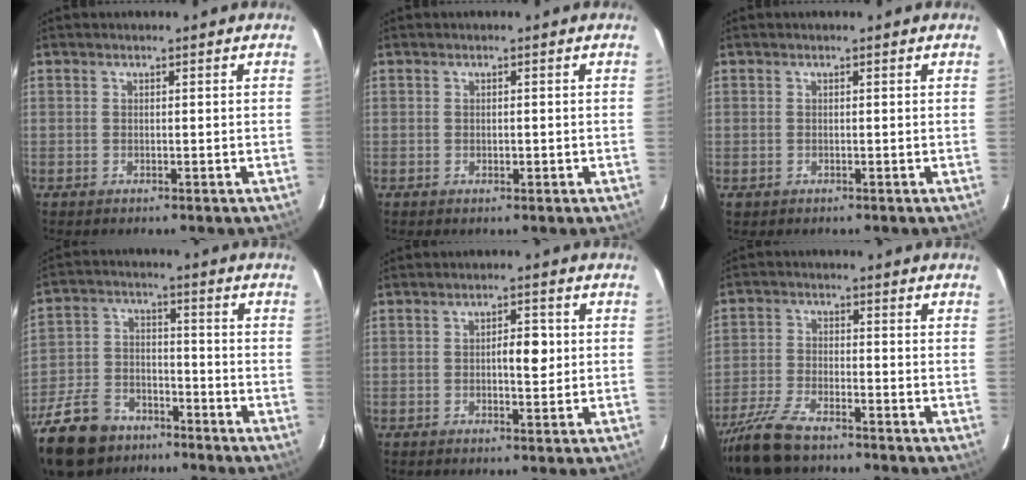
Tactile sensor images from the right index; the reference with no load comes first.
{"total": 0.8, "force": [-0.2, 0.4, 0.7], "torque": [-0.012, -0.001, -0.001]}
{"total": 0.6, "force": [0.0, 0.6, 0.0], "torque": [0.001, 0.006, 0.000]}
{"total": 12.9, "force": [-9.3, 7.5, 4.7], "torque": [-0.110, 0.007, -0.162]}
{"total": 3.7, "force": [0.2, 1.3, 3.5], "torque": [-0.052, 0.004, 0.003]}
{"total": 8.5, "force": [-7.0, 2.1, 4.3], "torque": [-0.093, -0.022, -0.128]}